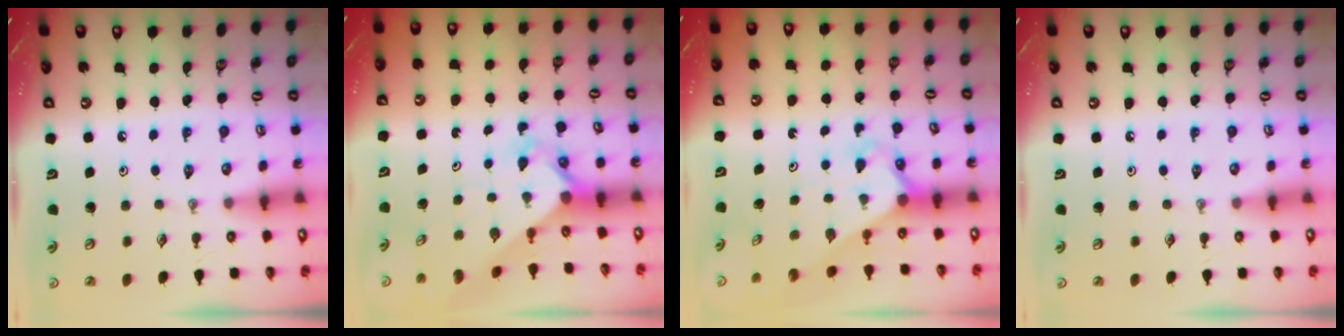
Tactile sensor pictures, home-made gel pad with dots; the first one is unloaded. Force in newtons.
{"total": 2.5, "press": 2.5, "slide": 0.2}
{"total": 2.0, "press": 2.0, "slide": 0.2}
{"total": 0.0}